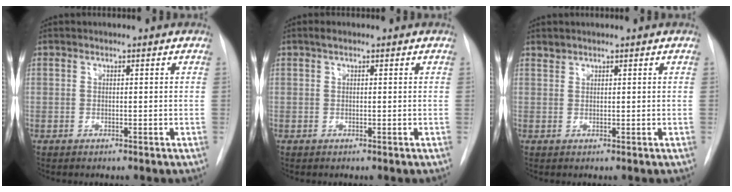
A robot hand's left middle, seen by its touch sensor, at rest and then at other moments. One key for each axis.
{"total": 0.8, "fx": 0.6, "fy": 0.3, "fz": 0.5, "tx": -0.013, "ty": 0.010, "tz": 0.009}
{"total": 0.8, "fx": 0.8, "fy": 0.2, "fz": -0.1, "tx": 0.000, "ty": 0.002, "tz": 0.015}